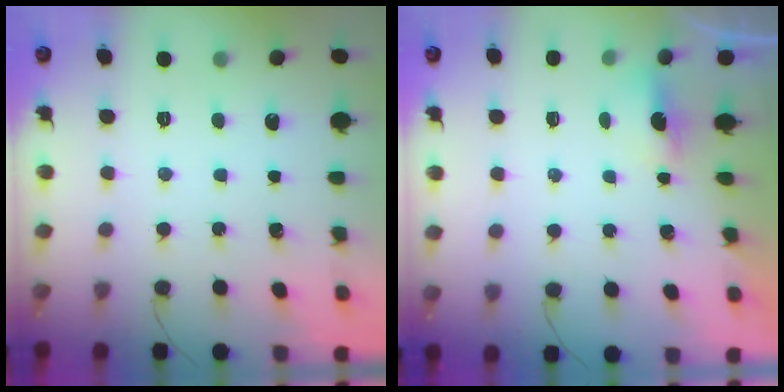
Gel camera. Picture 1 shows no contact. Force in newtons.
{"total": 2.7, "press": 2.6, "slide": 0.7}